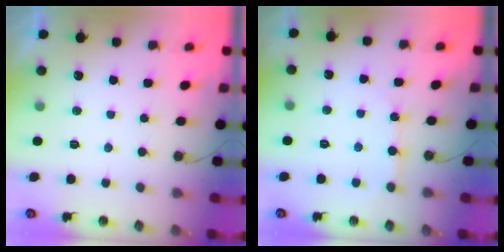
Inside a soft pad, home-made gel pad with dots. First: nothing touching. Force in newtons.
{"total": 4.1, "press": 4.1, "slide": 0.2}